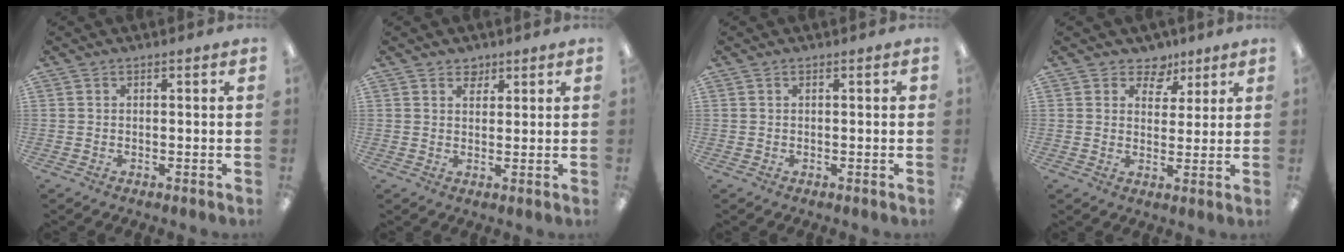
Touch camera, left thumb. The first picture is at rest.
{"total": 2.5, "force": [1.9, 1.6, 0.4], "torque": [0.007, -0.012, 0.034]}
{"total": 0.6, "force": [0.0, 0.4, 0.5], "torque": [-0.008, 0.004, -0.002]}
{"total": 6.4, "force": [4.5, 4.4, 1.4], "torque": [-0.008, -0.031, 0.079]}